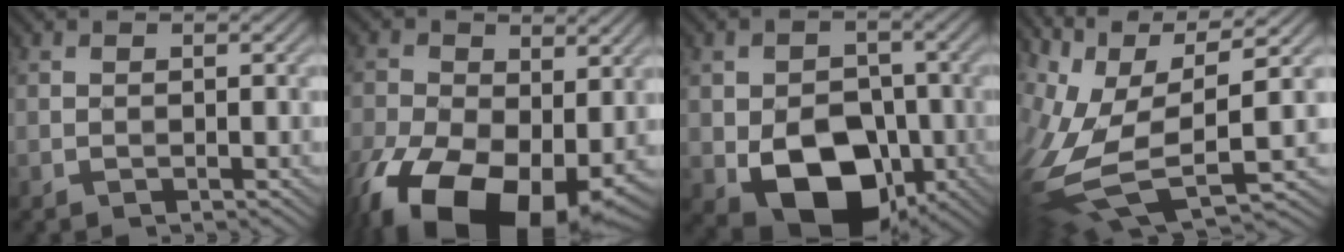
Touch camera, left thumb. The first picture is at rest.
{"total": 18.1, "force": [-6.6, 10.8, 12.9], "torque": [-0.279, -0.041, -0.094]}
{"total": 11.9, "force": [-3.8, 8.2, 7.7], "torque": [-0.131, -0.027, -0.068]}
{"total": 14.0, "force": [0.8, 6.3, 12.5], "torque": [-0.294, -0.019, 0.035]}